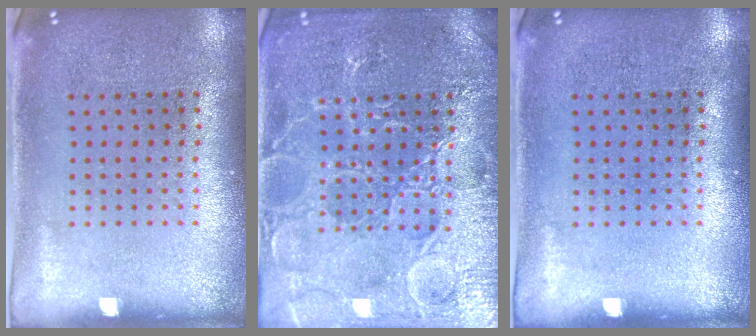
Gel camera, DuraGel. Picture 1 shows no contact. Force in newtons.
{"total": 4.7, "press": 4.6, "slide": 0.6}
{"total": 0.0}